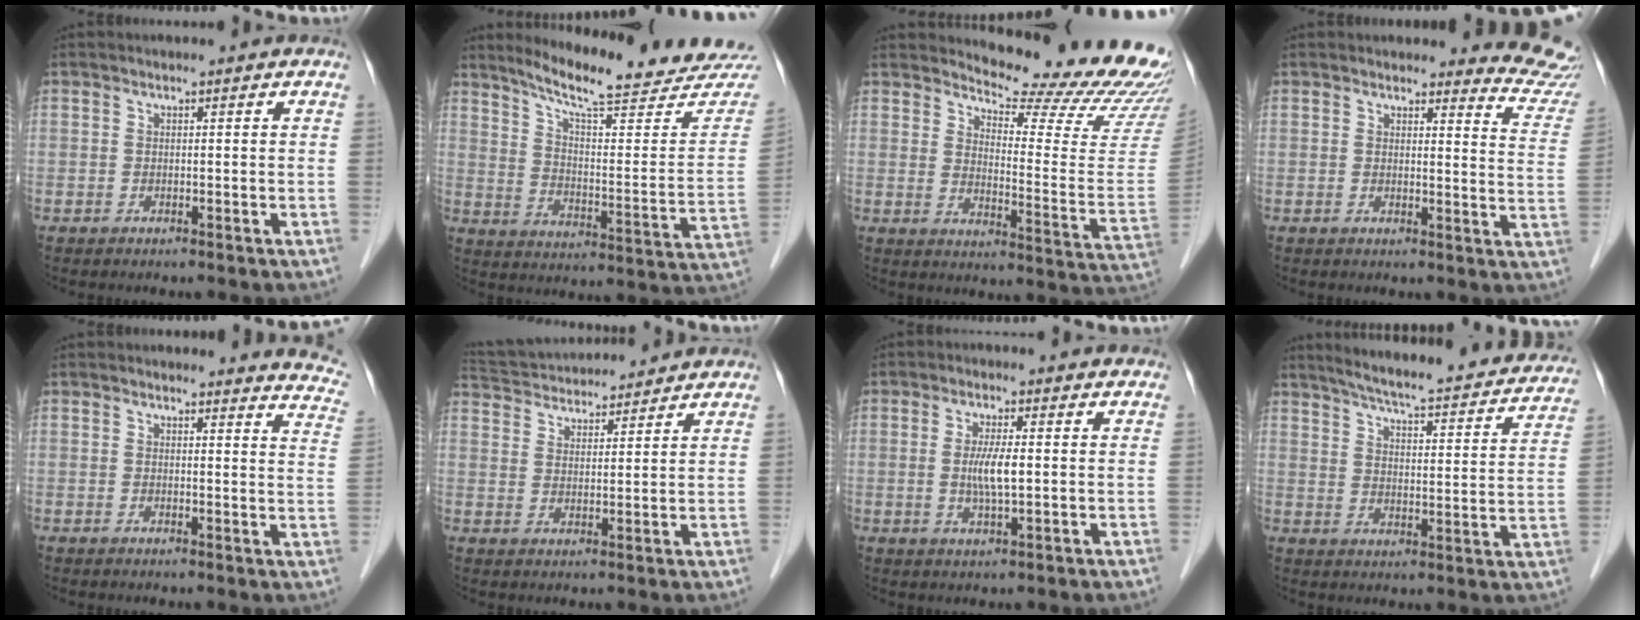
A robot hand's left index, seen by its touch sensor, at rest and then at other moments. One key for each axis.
{"total": 22.6, "fx": 20.6, "fy": 1.7, "fz": 8.9, "tx": -0.129, "ty": -0.074, "tz": 0.272}
{"total": 19.2, "fx": 18.4, "fy": 0.9, "fz": 5.4, "tx": -0.075, "ty": -0.129, "tz": 0.211}
{"total": 8.7, "fx": 8.7, "fy": 1.0, "fz": -0.2, "tx": 0.030, "ty": -0.079, "tz": 0.059}
{"total": 9.2, "fx": 9.0, "fy": 1.3, "fz": 0.8, "tx": 0.031, "ty": -0.066, "tz": 0.055}
{"total": 13.5, "fx": 12.7, "fy": 2.3, "fz": 3.9, "tx": -0.077, "ty": 0.042, "tz": 0.207}
{"total": 4.4, "fx": 0.1, "fy": 0.6, "fz": 4.4, "tx": -0.088, "ty": -0.005, "tz": 0.001}
{"total": 24.3, "fx": 21.7, "fy": 3.3, "fz": 10.6, "tx": -0.152, "ty": -0.027, "tz": 0.268}